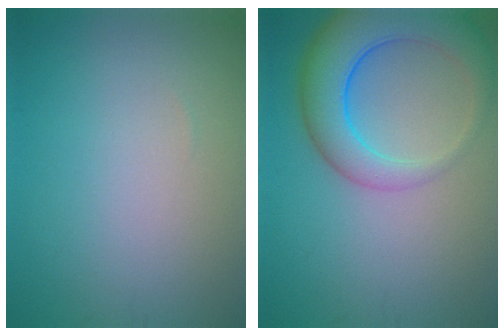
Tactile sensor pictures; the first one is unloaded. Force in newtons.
{"total": 7.1, "press": 7.1, "slide": 0.3}